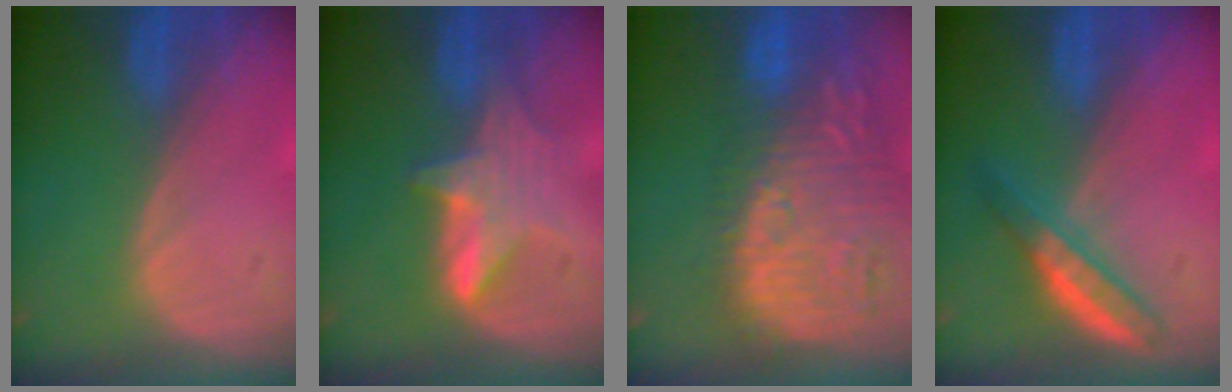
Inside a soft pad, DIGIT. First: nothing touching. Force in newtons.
{"total": 5.5, "press": 5.5, "slide": 0.2}
{"total": 14.4, "press": 12.5, "slide": 7.2}
{"total": 4.7, "press": 4.4, "slide": 1.4}